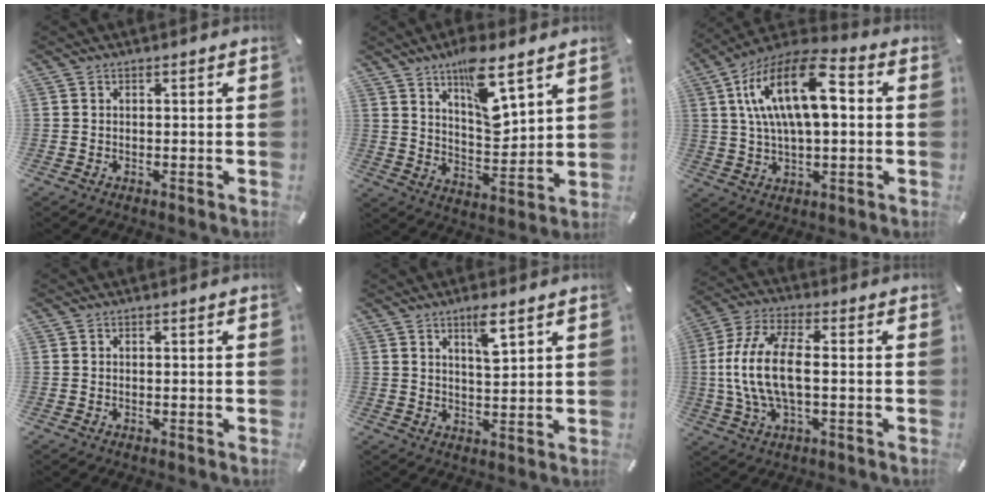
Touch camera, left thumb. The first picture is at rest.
{"total": 12.7, "force": [8.0, 4.6, 8.8], "torque": [-0.123, -0.050, 0.135]}
{"total": 18.7, "force": [4.7, 9.3, 15.6], "torque": [-0.294, -0.006, 0.076]}
{"total": 0.0}
{"total": 6.1, "force": [3.7, 1.7, 4.5], "torque": [-0.074, -0.014, 0.059]}
{"total": 13.6, "force": [-0.6, 6.2, 12.1], "torque": [-0.255, -0.007, -0.011]}